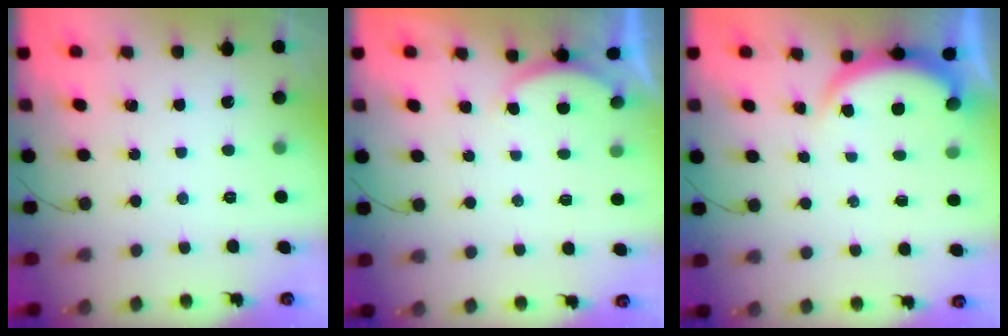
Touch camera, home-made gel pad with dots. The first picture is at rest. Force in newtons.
{"total": 1.7, "press": 1.6, "slide": 0.6}
{"total": 3.4, "press": 3.3, "slide": 0.6}